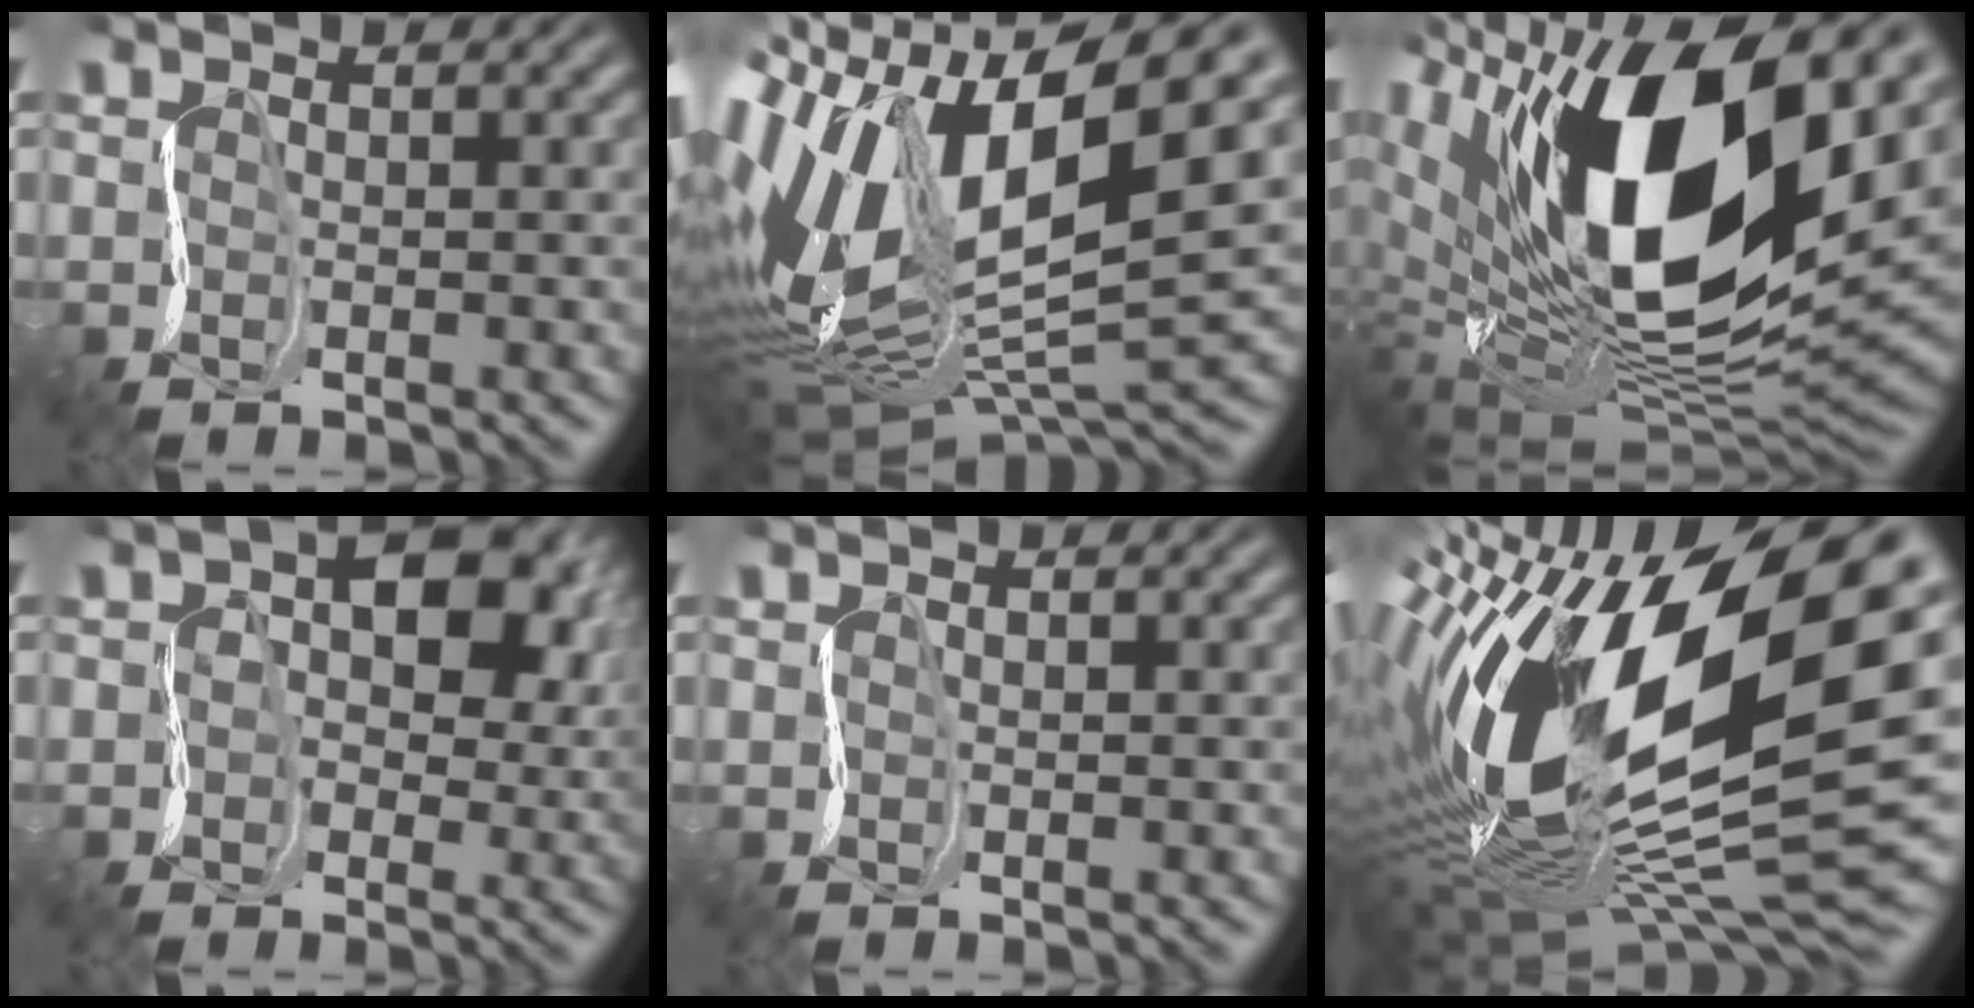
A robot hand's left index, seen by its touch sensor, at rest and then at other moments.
{"total": 13.6, "force": [2.4, 6.1, 11.9], "torque": [-0.263, 0.014, 0.053]}
{"total": 16.7, "force": [6.7, 8.4, 12.8], "torque": [-0.247, 0.006, 0.129]}
{"total": 7.3, "force": [1.8, 4.3, 5.7], "torque": [-0.082, 0.021, 0.025]}
{"total": 0.0}
{"total": 18.0, "force": [1.4, 7.9, 16.1], "torque": [-0.336, -0.029, 0.039]}